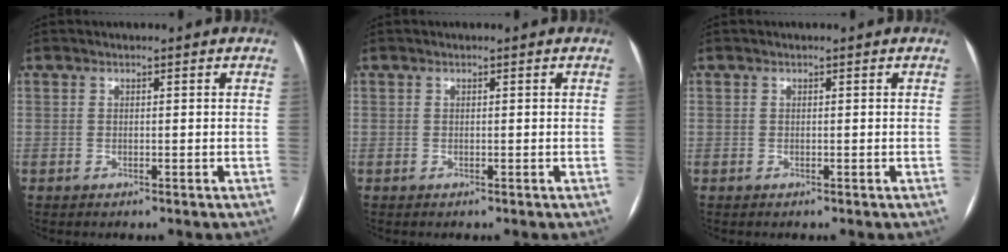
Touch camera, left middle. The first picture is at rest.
{"total": 0.0}
{"total": 0.0}